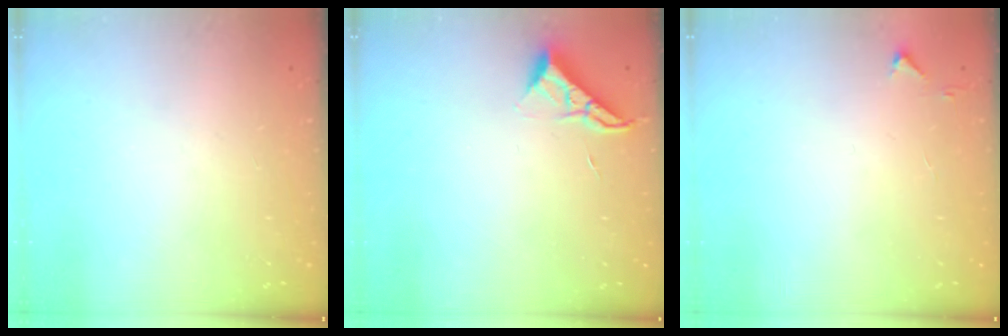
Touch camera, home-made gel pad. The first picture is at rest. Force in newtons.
{"total": 6.8, "press": 6.8, "slide": 0.5}
{"total": 2.8, "press": 2.8, "slide": 0.4}